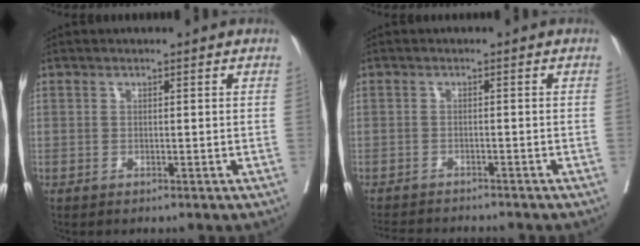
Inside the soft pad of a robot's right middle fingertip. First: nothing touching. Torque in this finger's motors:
{"motor_torque": [0.07, -0.14, 0.00, 0.00]}